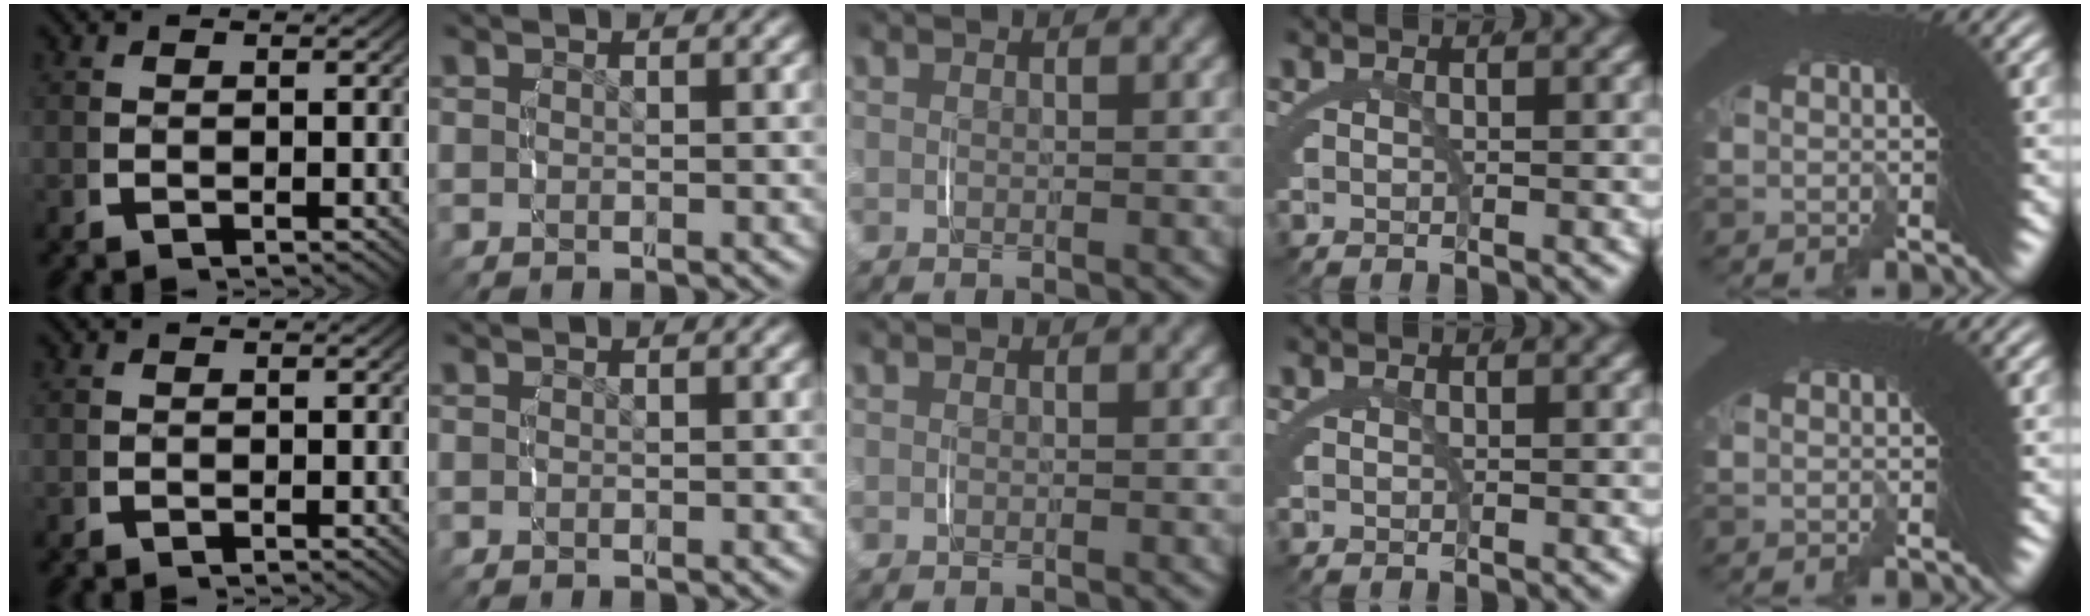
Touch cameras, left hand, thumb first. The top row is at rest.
{}